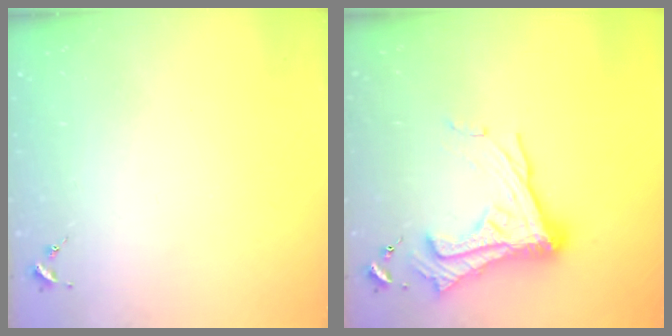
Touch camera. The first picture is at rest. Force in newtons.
{"total": 16.8, "press": 16.7, "slide": 1.6}